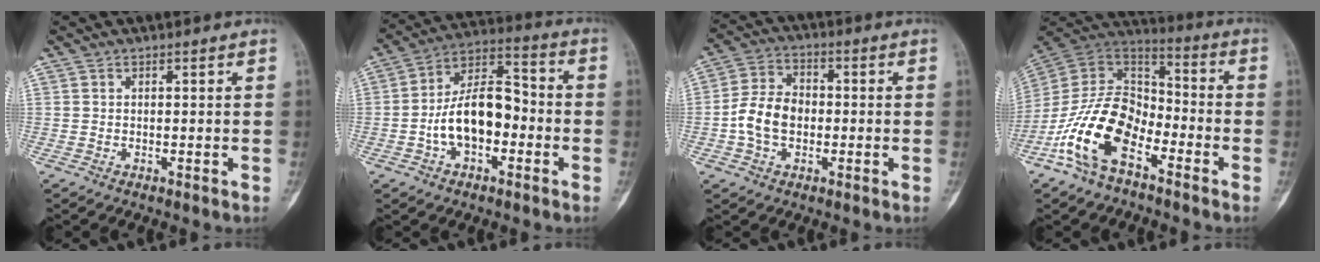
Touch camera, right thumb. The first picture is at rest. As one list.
[{"total": 13.8, "force": [-3.1, 8.0, 10.8], "torque": [-0.174, 0.048, -0.063]}, {"total": 8.8, "force": [-1.3, 6.3, 6.0], "torque": [-0.104, 0.024, -0.033]}, {"total": 17.4, "force": [-8.4, 9.8, 11.8], "torque": [-0.213, 0.070, -0.168]}]